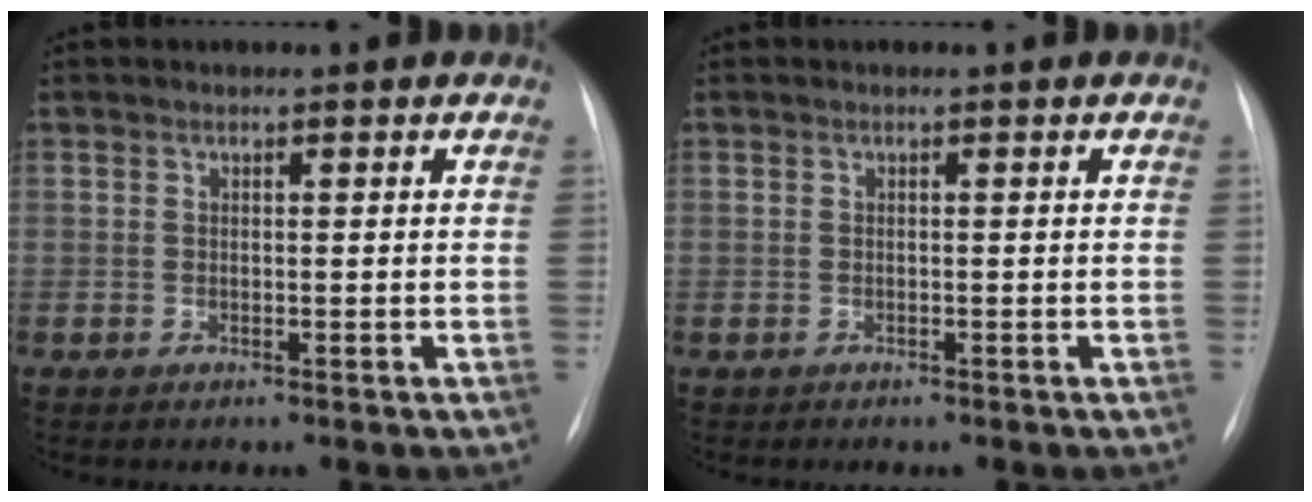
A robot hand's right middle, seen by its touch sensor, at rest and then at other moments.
{"total": 0.0}